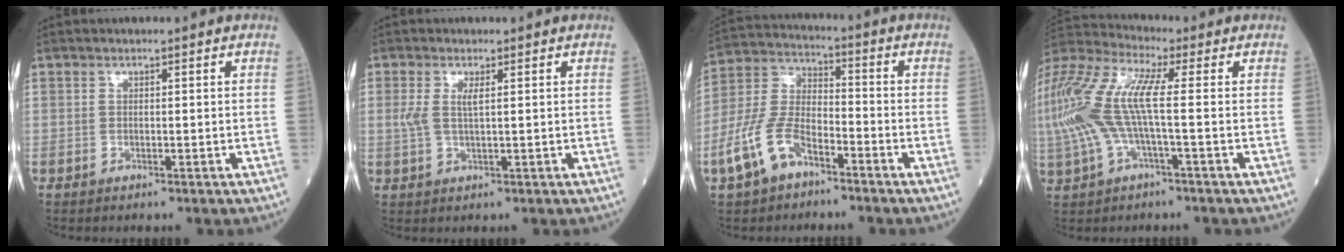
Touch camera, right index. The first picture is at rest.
{"total": 2.9, "force": [0.8, 0.7, 2.7], "torque": [-0.066, 0.005, 0.020]}
{"total": 10.4, "force": [-5.8, 5.1, 7.0], "torque": [-0.172, 0.008, -0.114]}
{"total": 16.2, "force": [0.1, 4.6, 15.5], "torque": [-0.373, 0.025, -0.006]}